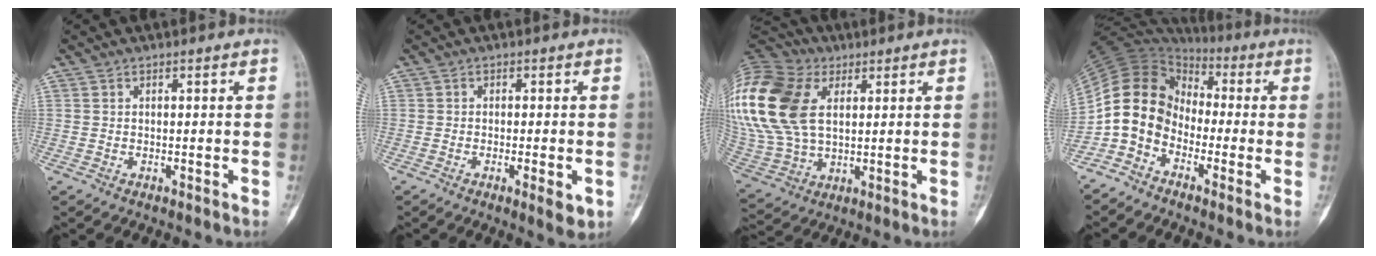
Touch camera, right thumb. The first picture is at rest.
{"total": 4.2, "force": [-1.4, 1.2, 3.8], "torque": [-0.056, -0.006, -0.018]}
{"total": 28.5, "force": [8.1, 18.8, 19.8], "torque": [-0.485, 0.024, 0.163]}
{"total": 11.9, "force": [-3.9, 9.6, 5.9], "torque": [-0.099, 0.060, -0.086]}